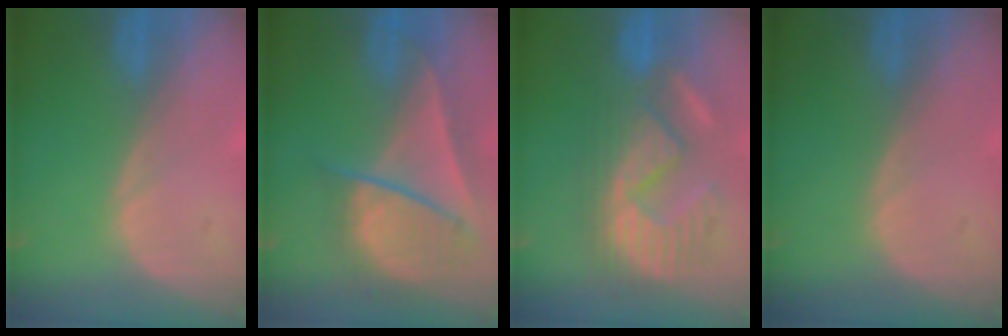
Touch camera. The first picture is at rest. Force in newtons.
{"total": 9.2, "press": 8.0, "slide": 4.4}
{"total": 10.7, "press": 10.4, "slide": 2.5}
{"total": 0.0}